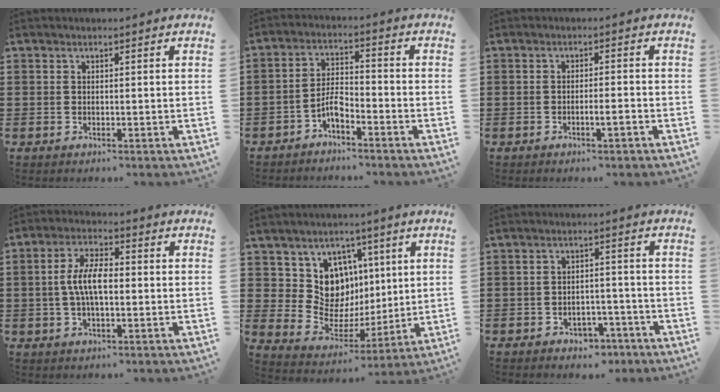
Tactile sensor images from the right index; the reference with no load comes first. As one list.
[{"total": 4.4, "force": [-2.9, 1.4, 3.0], "torque": [-0.076, 0.002, -0.063]}, {"total": 2.0, "force": [-1.1, 0.1, 1.7], "torque": [-0.029, 0.000, -0.020]}, {"total": 6.8, "force": [-0.3, 2.7, 6.2], "torque": [-0.133, 0.000, -0.012]}, {"total": 10.0, "force": [3.5, 8.9, 2.8], "torque": [-0.073, -0.033, 0.072]}, {"total": 3.1, "force": [-2.7, 1.3, 0.7], "torque": [-0.015, 0.007, -0.054]}]